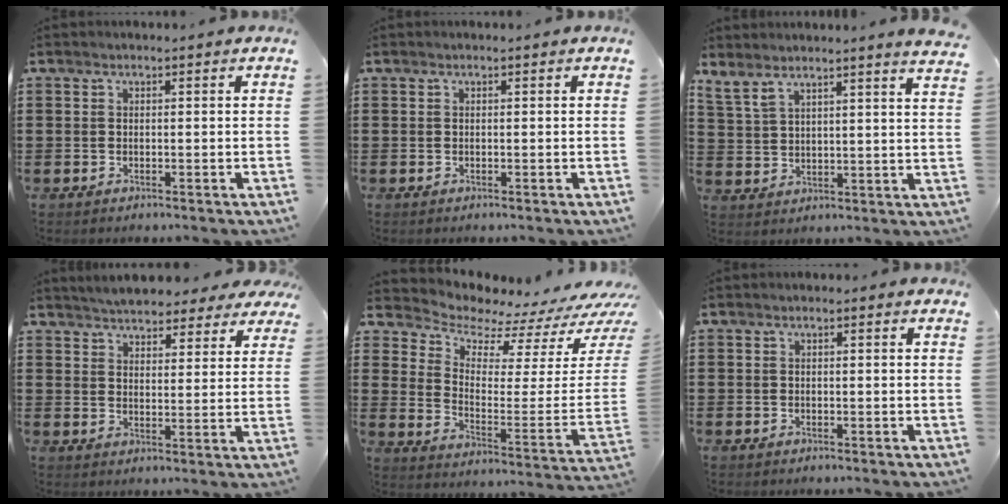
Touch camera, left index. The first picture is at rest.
{"total": 0.0}
{"total": 5.9, "force": [5.4, 0.8, 2.3], "torque": [-0.066, -0.026, 0.097]}
{"total": 4.8, "force": [4.6, 0.7, 0.8], "torque": [-0.034, -0.013, 0.085]}
{"total": 5.1, "force": [4.8, 1.4, 0.8], "torque": [-0.035, -0.067, 0.077]}
{"total": 0.6, "force": [0.0, 0.1, 0.5], "torque": [-0.011, -0.001, 0.000]}